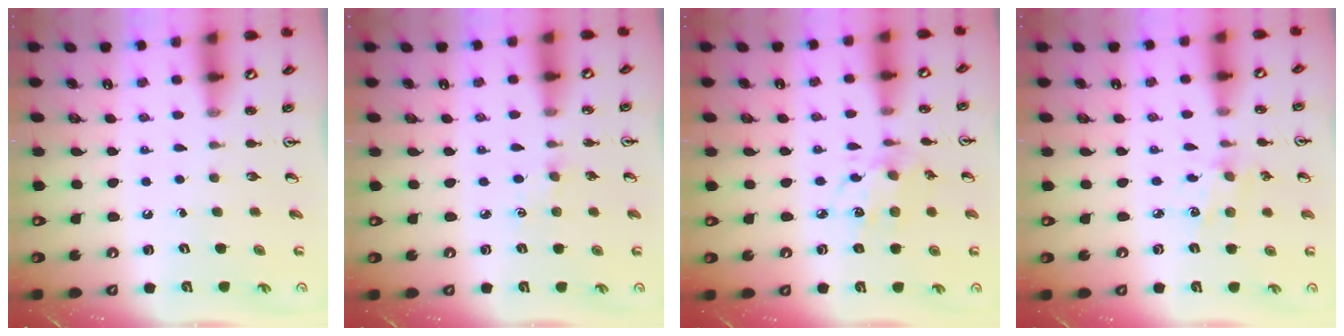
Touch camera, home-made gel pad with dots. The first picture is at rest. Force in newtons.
{"total": 2.5, "press": 2.5, "slide": 0.2}
{"total": 8.8, "press": 8.8, "slide": 0.6}
{"total": 2.9, "press": 2.8, "slide": 0.8}